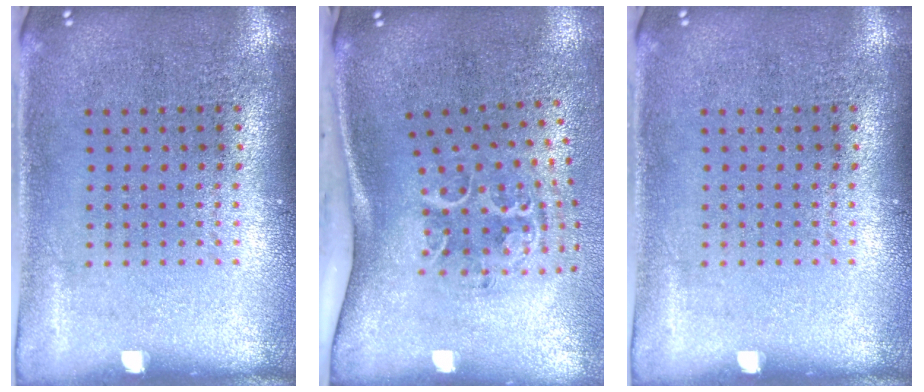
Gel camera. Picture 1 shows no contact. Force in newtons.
{"total": 2.1, "press": 1.4, "slide": 1.6}
{"total": 0.0}